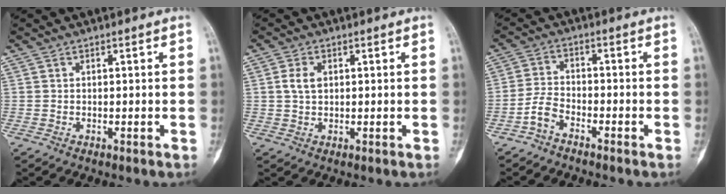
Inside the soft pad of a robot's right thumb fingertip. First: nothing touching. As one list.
[{"total": 3.1, "force": [0.6, 2.0, 2.3], "torque": [-0.047, 0.003, 0.012]}, {"total": 3.8, "force": [-2.8, 1.5, 2.0], "torque": [-0.041, 0.024, -0.061]}]